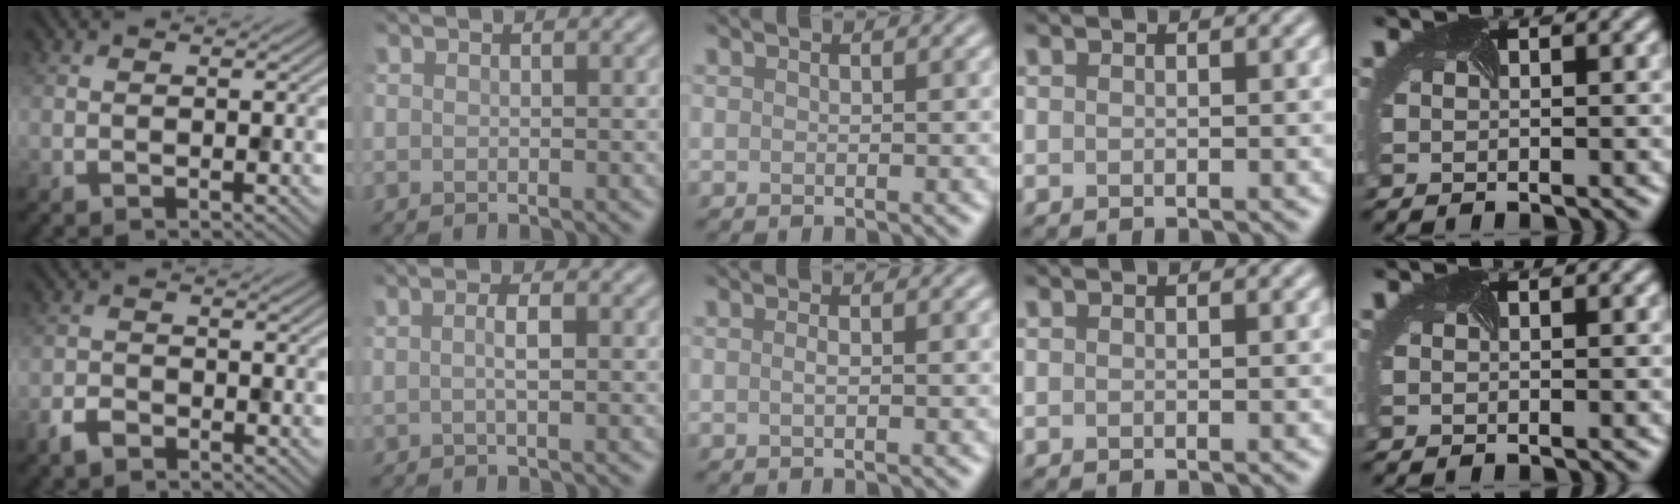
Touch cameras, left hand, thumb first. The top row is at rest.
{"thumb": {"total": 2.6, "force": [-2.0, 1.2, 1.1], "torque": [-0.023, -0.002, -0.047]}, "index": {"total": 1.6, "force": [0.0, 0.4, 1.5], "torque": [-0.032, 0.000, -0.001]}, "middle": {"total": 0.7, "force": [0.0, 0.2, 0.6], "torque": [-0.014, 0.001, 0.000]}}